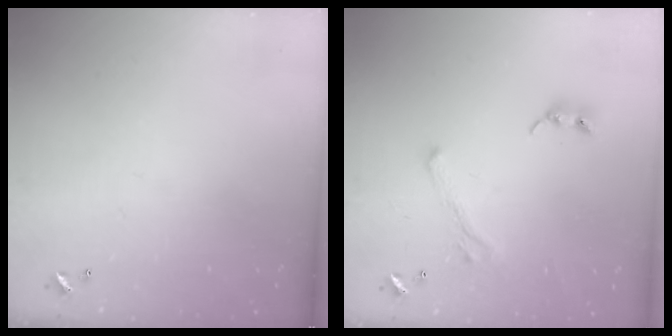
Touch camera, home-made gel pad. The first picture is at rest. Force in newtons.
{"total": 3.7, "press": 3.5, "slide": 1.2}